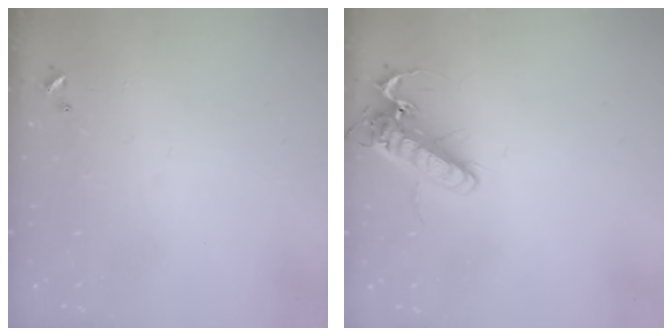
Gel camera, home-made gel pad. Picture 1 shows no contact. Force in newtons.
{"total": 16.2, "press": 16.0, "slide": 2.5}